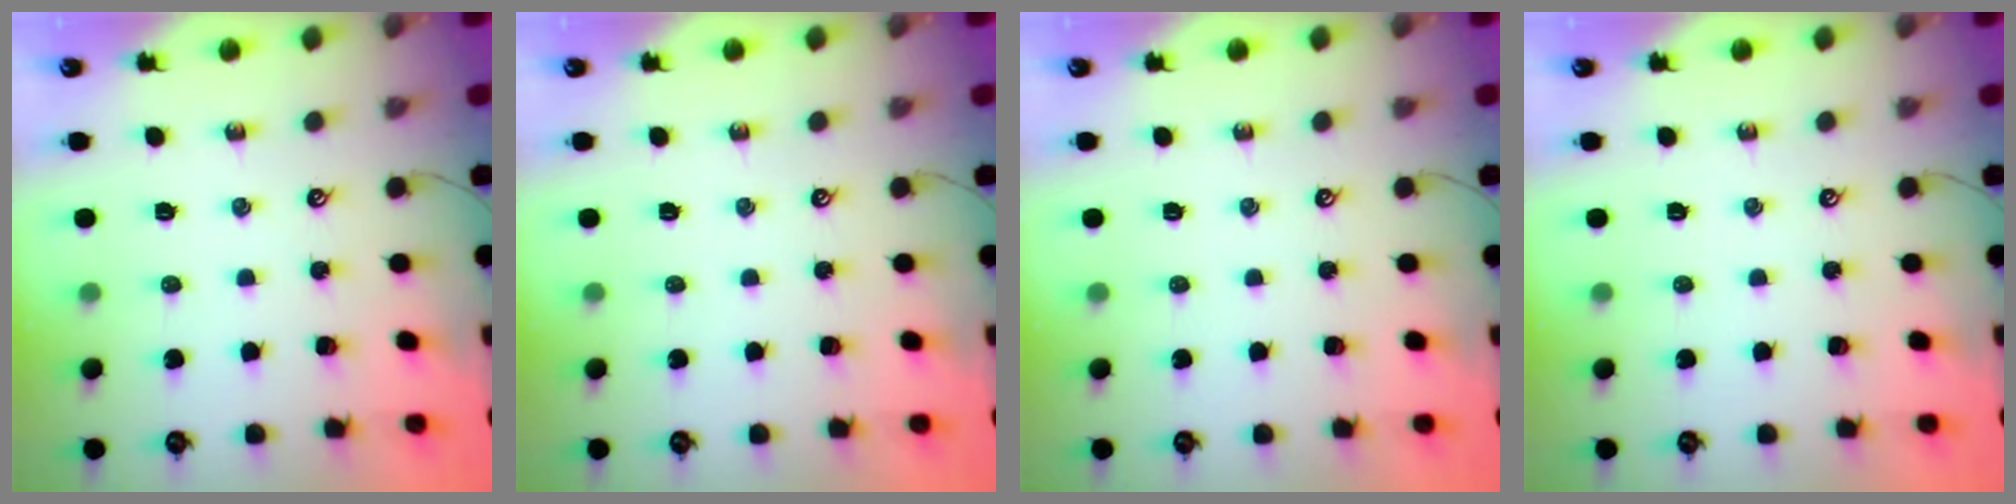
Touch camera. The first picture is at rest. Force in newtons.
{"total": 0.0}
{"total": 0.0}
{"total": 0.0}